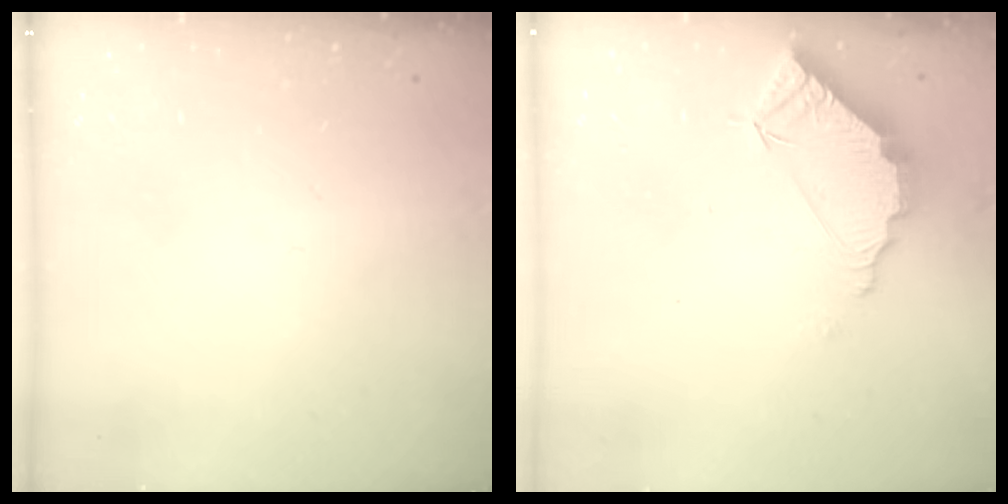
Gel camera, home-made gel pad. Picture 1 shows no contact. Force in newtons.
{"total": 6.2, "press": 6.2, "slide": 0.3}